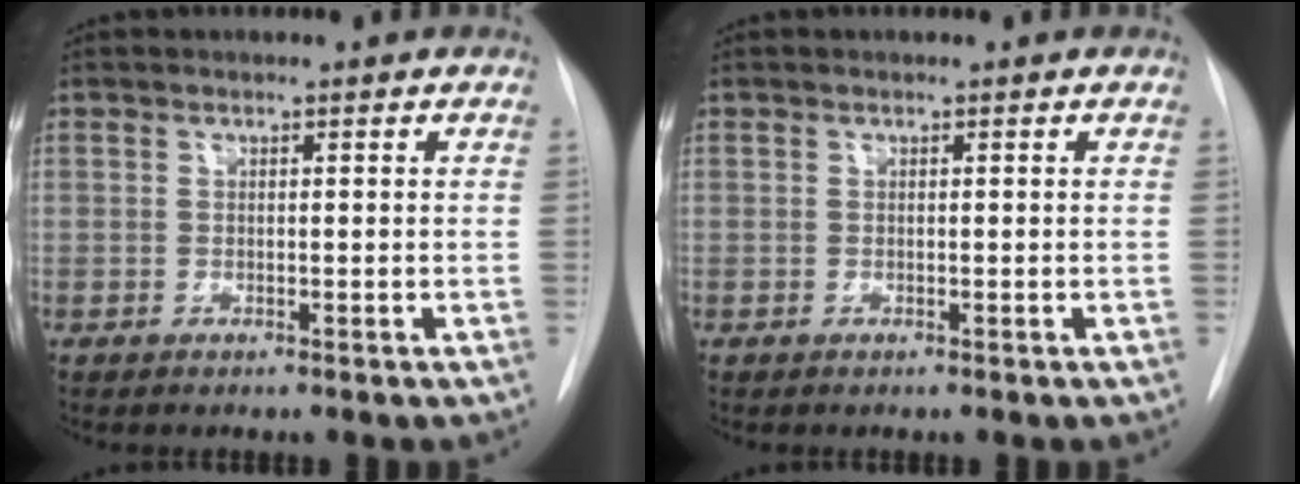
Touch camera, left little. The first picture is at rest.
{"total": 0.0}